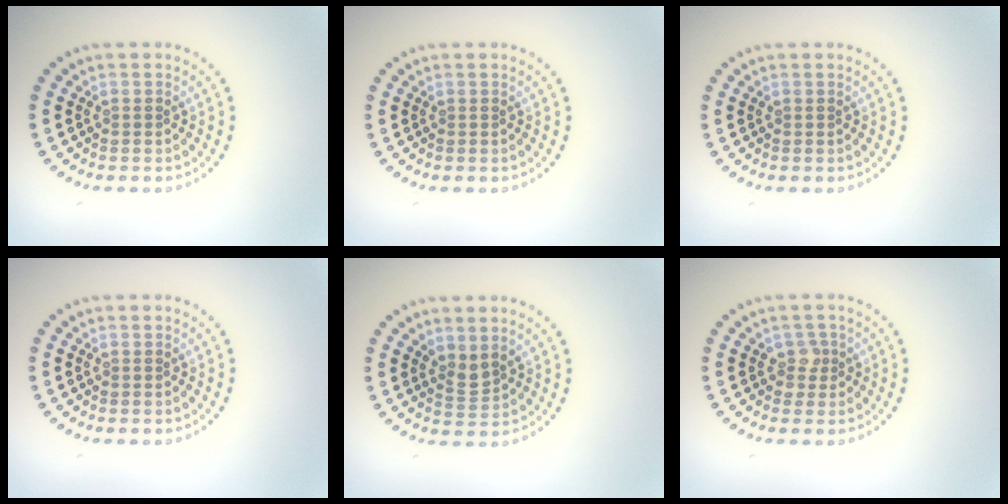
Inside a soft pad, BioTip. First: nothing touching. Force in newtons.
{"total": 0.0}
{"total": 0.0}
{"total": 0.0}
{"total": 1.8, "press": 1.4, "slide": 1.2}
{"total": 1.4, "press": 1.1, "slide": 0.9}